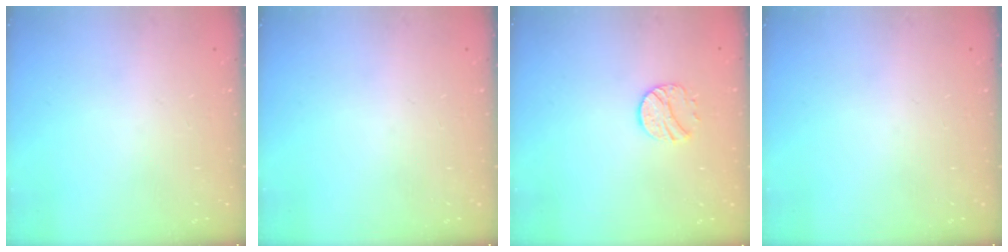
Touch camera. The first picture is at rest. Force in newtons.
{"total": 0.0}
{"total": 8.7, "press": 8.7, "slide": 0.3}
{"total": 0.0}